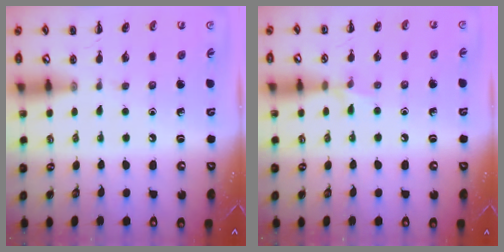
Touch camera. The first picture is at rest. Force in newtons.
{"total": 5.2, "press": 4.9, "slide": 1.9}